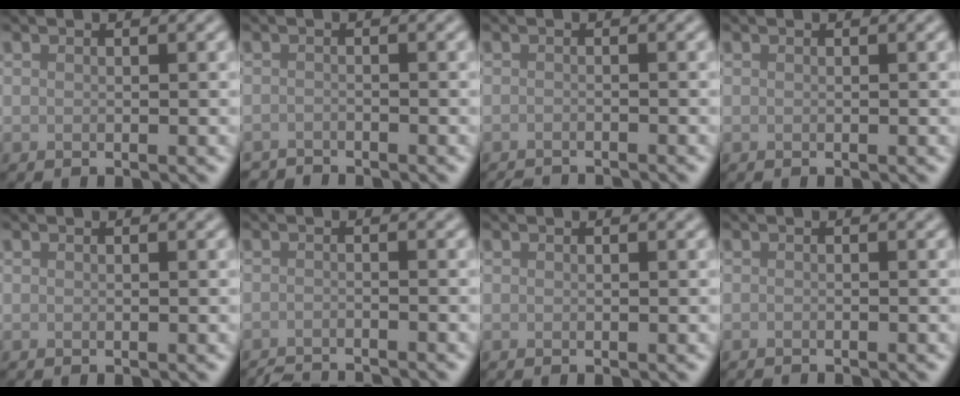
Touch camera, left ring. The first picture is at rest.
{"total": 1.4, "force": [-1.4, 0.1, -0.1], "torque": [0.005, -0.004, -0.027]}
{"total": 2.7, "force": [-2.6, 0.3, 0.6], "torque": [-0.001, -0.010, -0.041]}
{"total": 0.0}
{"total": 0.0}
{"total": 3.4, "force": [-3.3, 0.4, 0.8], "torque": [-0.007, -0.011, -0.055]}
{"total": 0.0}
{"total": 1.1, "force": [-1.1, 0.1, 0.2], "torque": [0.004, -0.004, -0.017]}